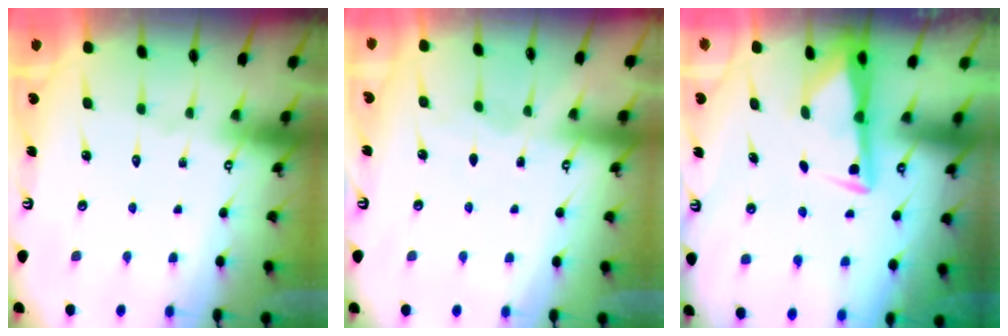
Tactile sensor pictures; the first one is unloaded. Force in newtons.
{"total": 2.9, "press": 2.9, "slide": 0.4}
{"total": 3.1, "press": 3.1, "slide": 0.4}